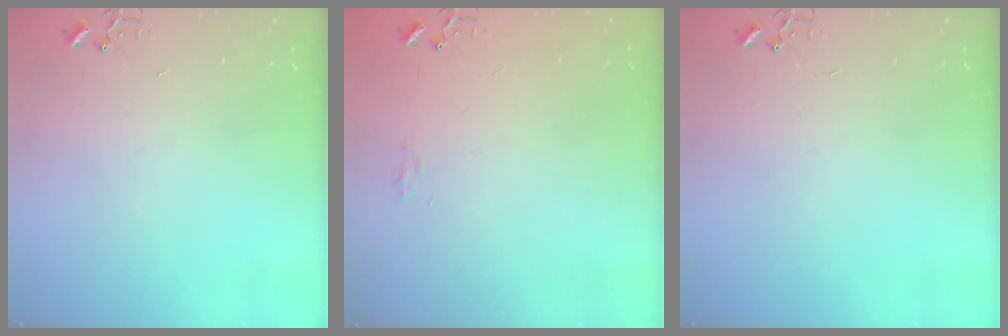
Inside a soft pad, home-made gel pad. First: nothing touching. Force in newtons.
{"total": 5.2, "press": 5.2, "slide": 0.7}
{"total": 0.0}